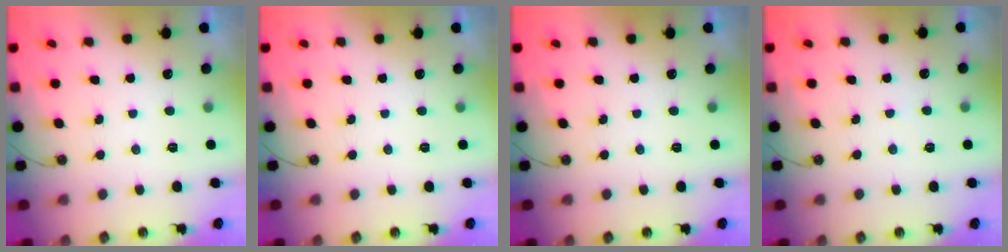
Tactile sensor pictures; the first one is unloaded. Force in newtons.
{"total": 0.0}
{"total": 0.0}
{"total": 1.9, "press": 1.9, "slide": 0.3}